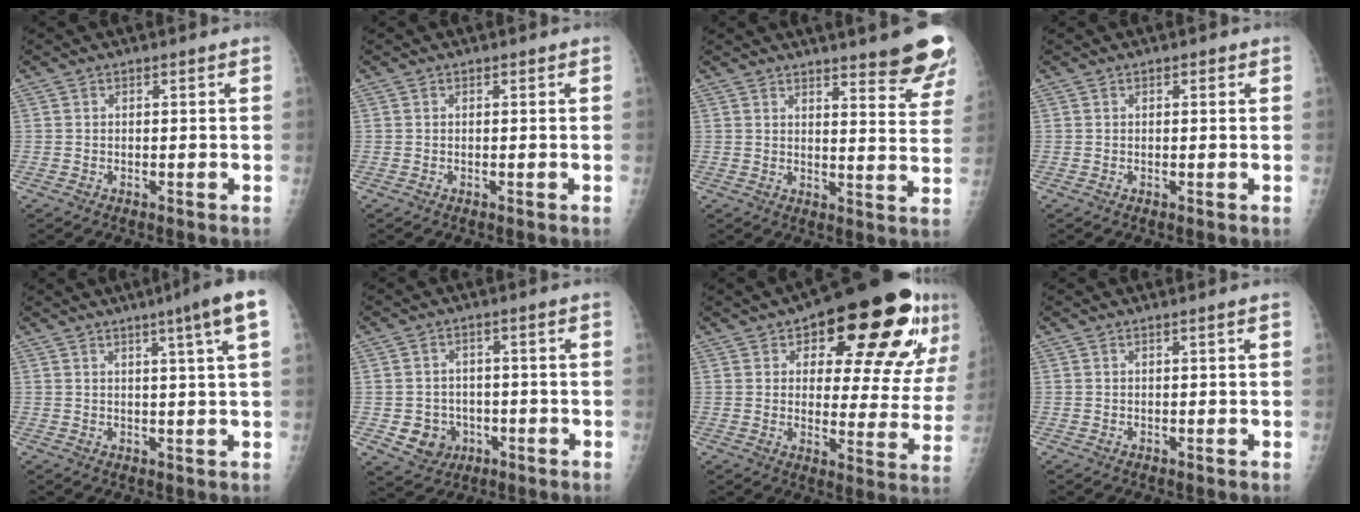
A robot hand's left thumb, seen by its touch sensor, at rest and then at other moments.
{"total": 0.0}
{"total": 12.3, "force": [9.2, 2.2, 7.9], "torque": [-0.065, -0.057, 0.108]}
{"total": 0.8, "force": [0.3, 0.3, 0.7], "torque": [-0.010, 0.001, 0.003]}
{"total": 7.7, "force": [3.5, -0.8, 6.8], "torque": [-0.095, -0.003, 0.045]}
{"total": 6.0, "force": [-1.7, 5.4, 2.0], "torque": [-0.007, 0.013, -0.016]}
{"total": 24.9, "force": [12.2, 10.1, 19.2], "torque": [-0.217, -0.015, 0.169]}
{"total": 0.6, "force": [0.2, -0.2, 0.5], "torque": [-0.016, -0.003, 0.007]}